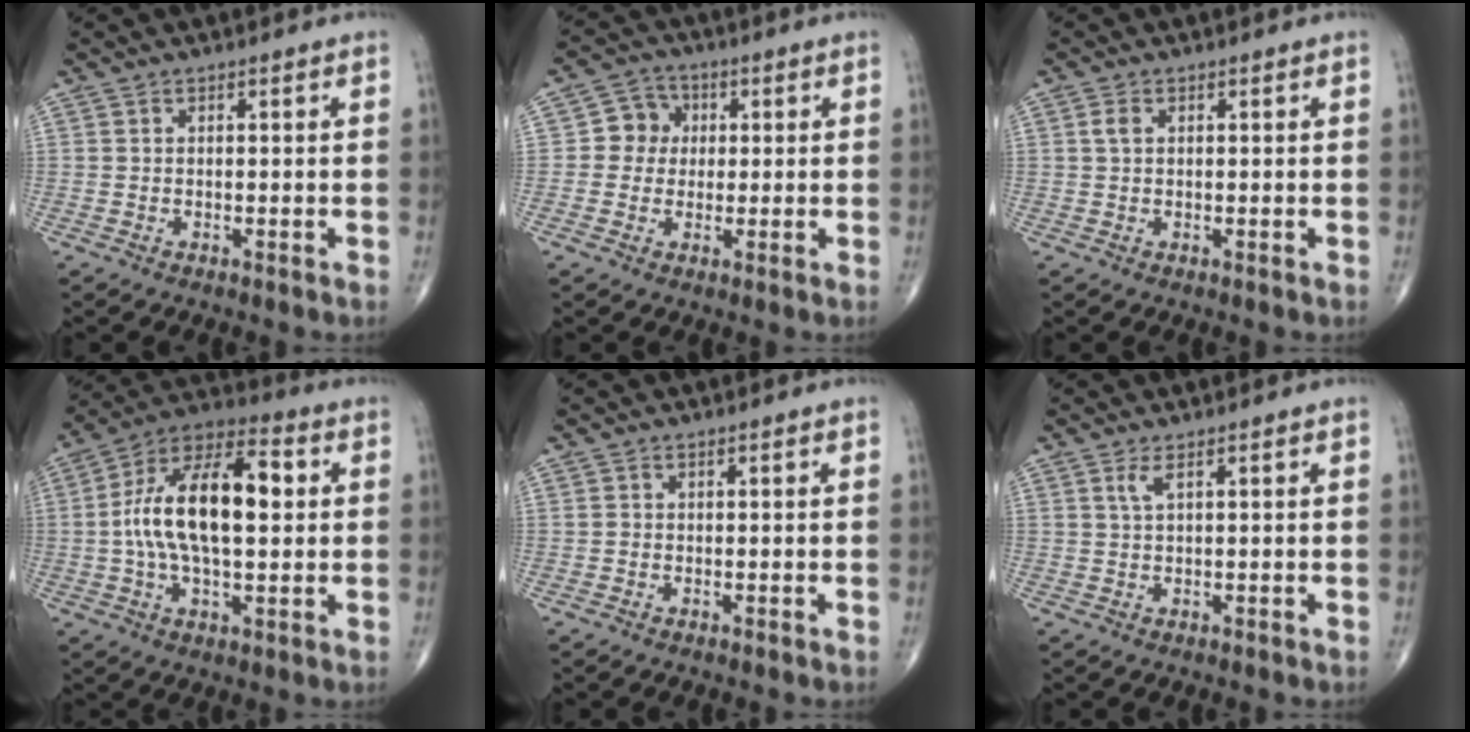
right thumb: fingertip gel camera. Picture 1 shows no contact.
{"total": 5.6, "force": [0.5, 5.2, 1.9], "torque": [0.001, 0.010, -0.002]}
{"total": 1.6, "force": [0.4, 1.0, 1.1], "torque": [-0.025, 0.005, 0.008]}
{"total": 19.1, "force": [1.6, 9.0, 16.7], "torque": [-0.292, 0.029, 0.020]}
{"total": 0.0}
{"total": 1.6, "force": [0.8, 0.2, 1.3], "torque": [-0.035, 0.000, 0.020]}